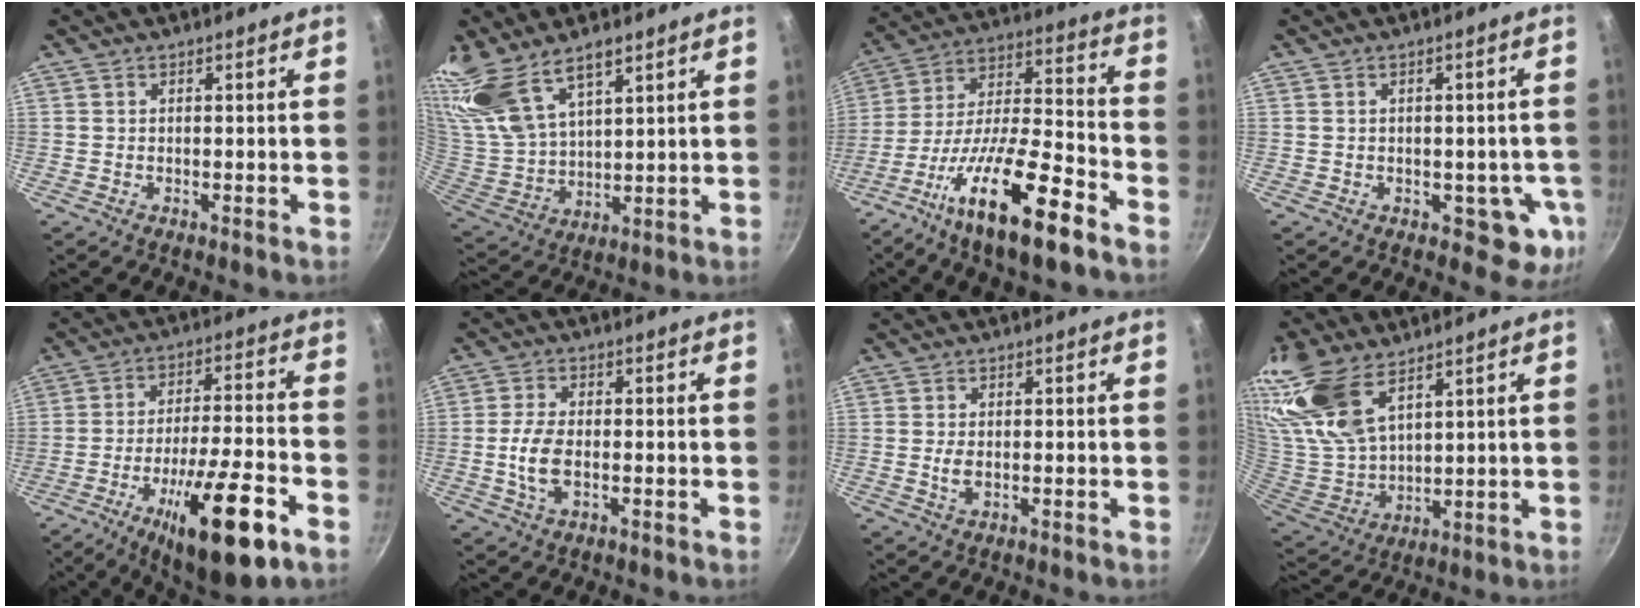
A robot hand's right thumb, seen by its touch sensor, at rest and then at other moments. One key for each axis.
{"total": 15.0, "fx": 10.7, "fy": 5.8, "fz": 8.7, "tx": -0.161, "ty": -0.055, "tz": 0.230}
{"total": 21.7, "fx": -12.0, "fy": 5.9, "fz": 17.0, "tx": -0.280, "ty": 0.059, "tz": -0.219}
{"total": 7.2, "fx": -1.7, "fy": 4.7, "fz": 5.2, "tx": -0.022, "ty": 0.009, "tz": -0.016}
{"total": 19.5, "fx": -9.3, "fy": 4.9, "fz": 16.5, "tx": -0.256, "ty": 0.035, "tz": -0.144}
{"total": 6.2, "fx": -1.3, "fy": 3.1, "fz": 5.3, "tx": -0.110, "ty": 0.010, "tz": -0.030}
{"total": 2.4, "fx": -0.3, "fy": 1.2, "fz": 2.0, "tx": -0.041, "ty": 0.002, "tz": -0.005}
{"total": 18.3, "fx": 11.5, "fy": 8.9, "fz": 11.2, "tx": -0.231, "ty": -0.037, "tz": 0.245}